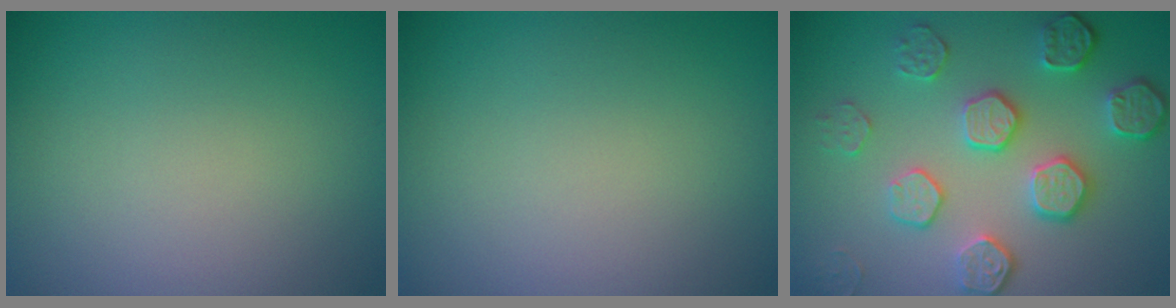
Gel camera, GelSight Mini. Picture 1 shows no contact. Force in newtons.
{"total": 0.0}
{"total": 5.1, "press": 4.1, "slide": 3.0}